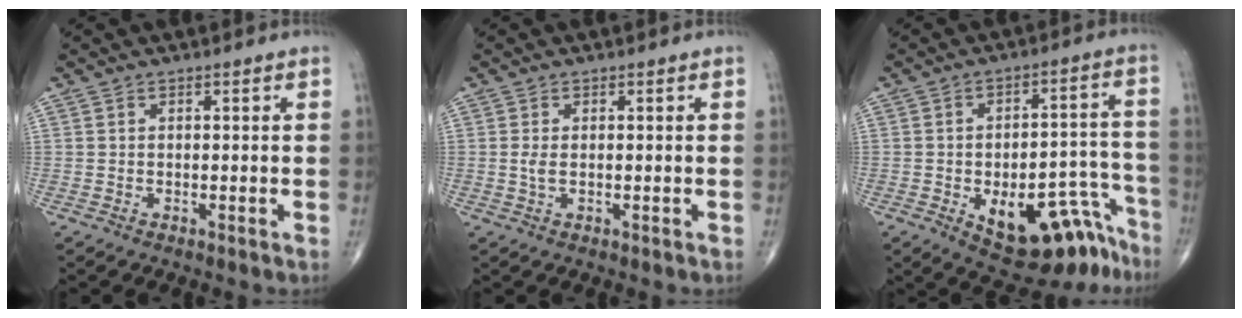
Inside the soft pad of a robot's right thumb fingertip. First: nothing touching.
{"total": 1.5, "force": [0.0, 0.6, 1.3], "torque": [-0.034, -0.003, 0.001]}
{"total": 18.8, "force": [-11.1, 8.7, 12.3], "torque": [-0.075, 0.117, -0.147]}